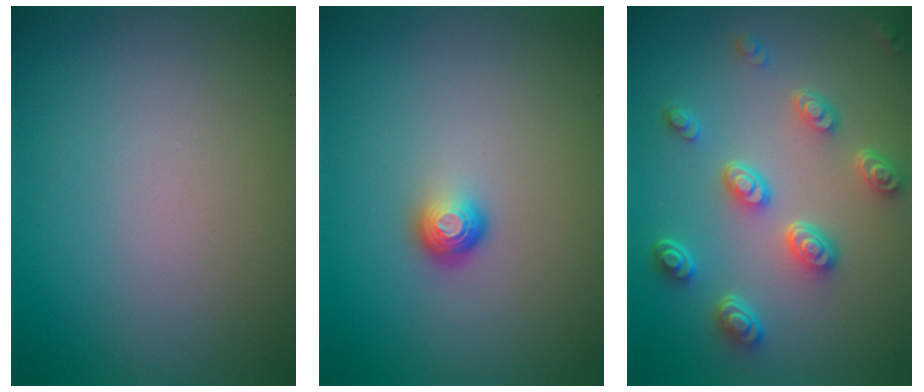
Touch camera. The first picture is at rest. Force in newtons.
{"total": 1.6, "press": 1.1, "slide": 1.2}
{"total": 4.6, "press": 3.5, "slide": 2.9}